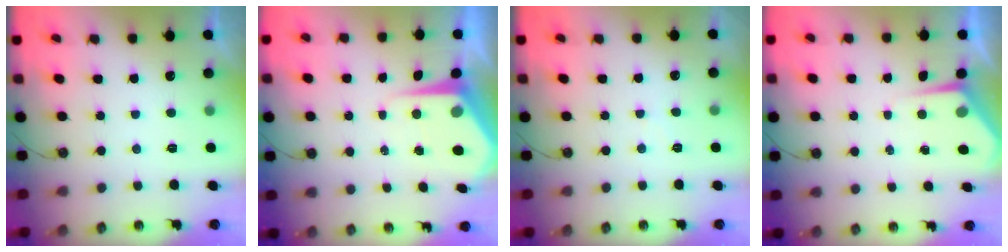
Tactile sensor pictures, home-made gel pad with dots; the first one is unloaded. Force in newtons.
{"total": 7.8, "press": 7.7, "slide": 0.7}
{"total": 3.8, "press": 3.7, "slide": 0.6}
{"total": 4.2, "press": 4.2, "slide": 0.5}